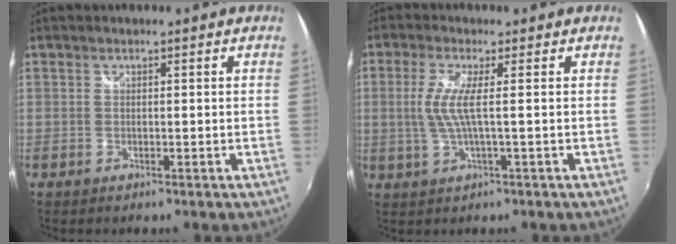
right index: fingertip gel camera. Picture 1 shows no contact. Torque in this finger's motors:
{"motor_torque": [0.22, -0.04, 0.39, 0.10]}